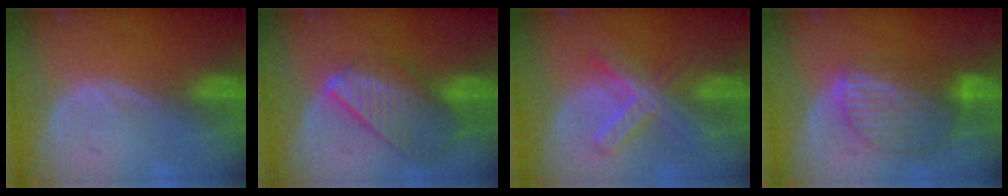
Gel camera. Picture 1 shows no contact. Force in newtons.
{"total": 9.6, "press": 8.4, "slide": 4.7}
{"total": 7.4, "press": 6.4, "slide": 3.9}
{"total": 8.7, "press": 7.6, "slide": 4.3}